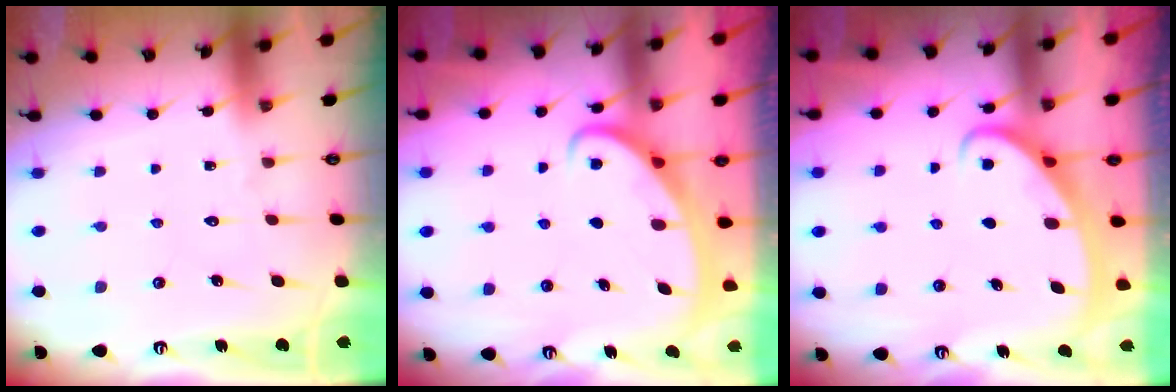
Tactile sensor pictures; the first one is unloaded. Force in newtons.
{"total": 2.5, "press": 2.5, "slide": 0.4}
{"total": 2.5, "press": 2.5, "slide": 0.4}